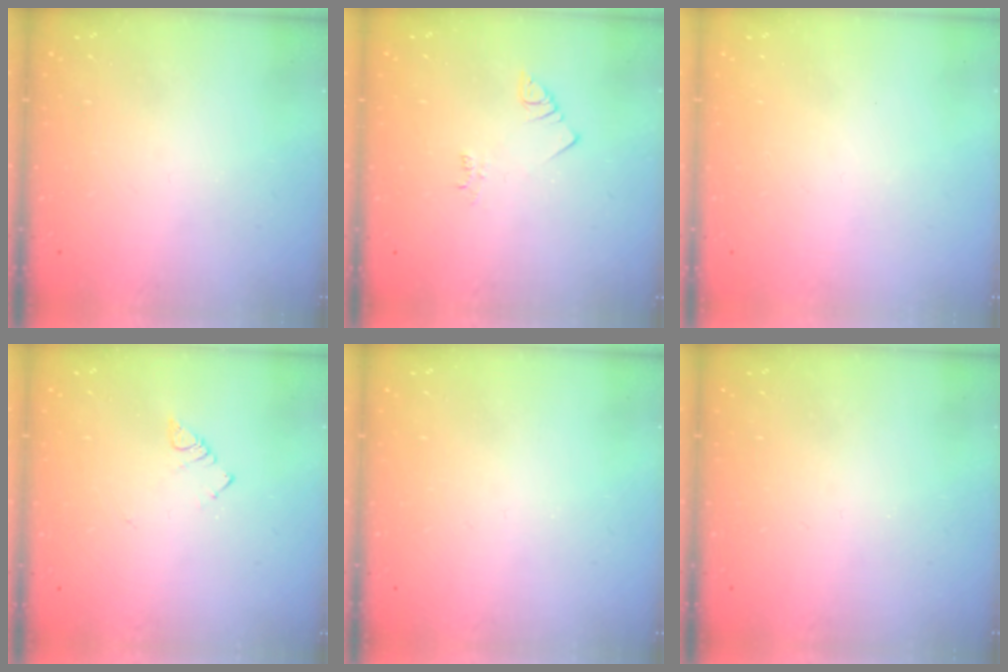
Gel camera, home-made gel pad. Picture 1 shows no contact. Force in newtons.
{"total": 2.5, "press": 2.5, "slide": 0.5}
{"total": 1.6, "press": 1.6, "slide": 0.1}
{"total": 2.7, "press": 2.7, "slide": 0.4}
{"total": 0.0}
{"total": 0.0}